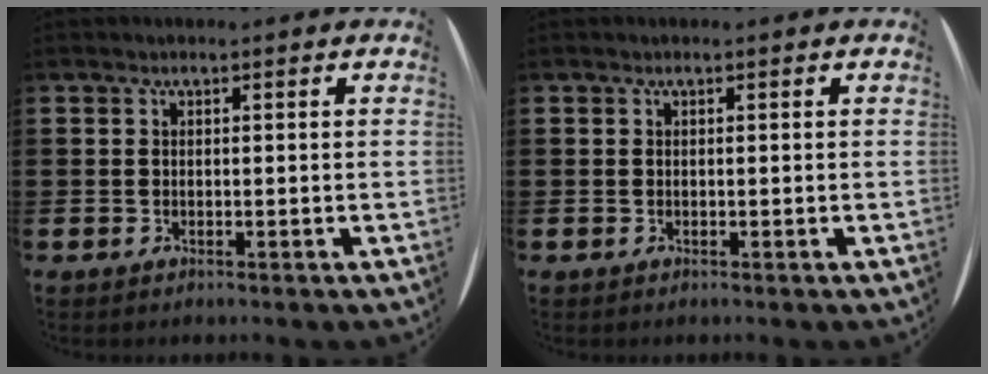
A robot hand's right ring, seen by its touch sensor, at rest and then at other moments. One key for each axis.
{"total": 0.0}